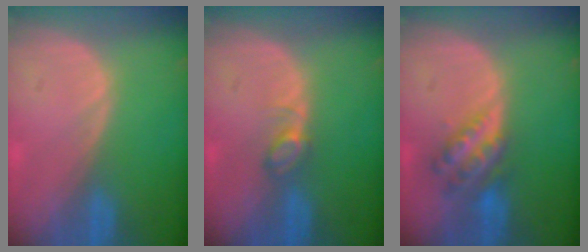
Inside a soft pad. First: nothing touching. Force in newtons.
{"total": 2.5, "press": 2.4, "slide": 0.3}
{"total": 6.1, "press": 5.4, "slide": 2.9}